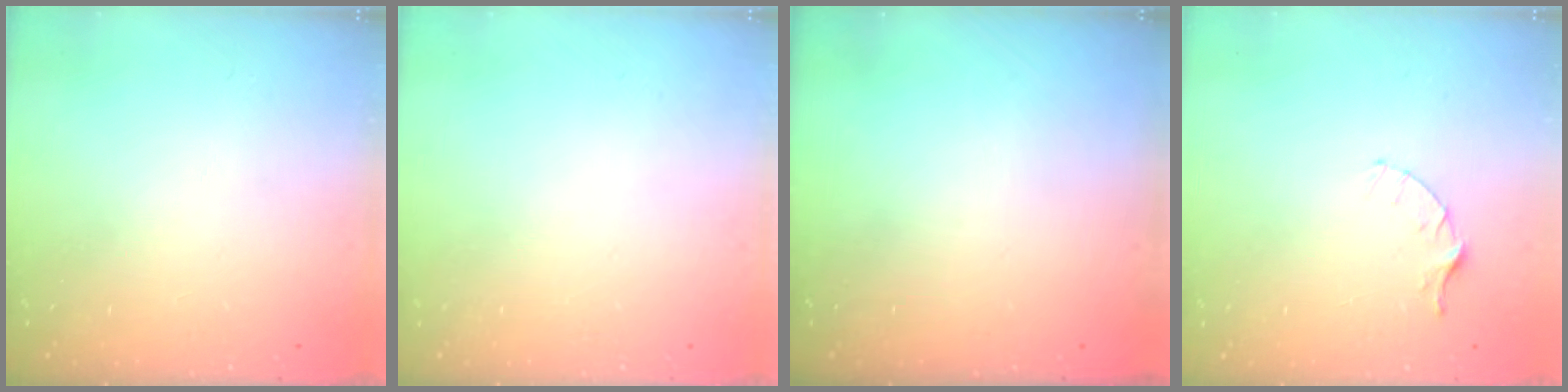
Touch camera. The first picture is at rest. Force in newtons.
{"total": 0.0}
{"total": 0.0}
{"total": 3.6, "press": 3.6, "slide": 0.4}